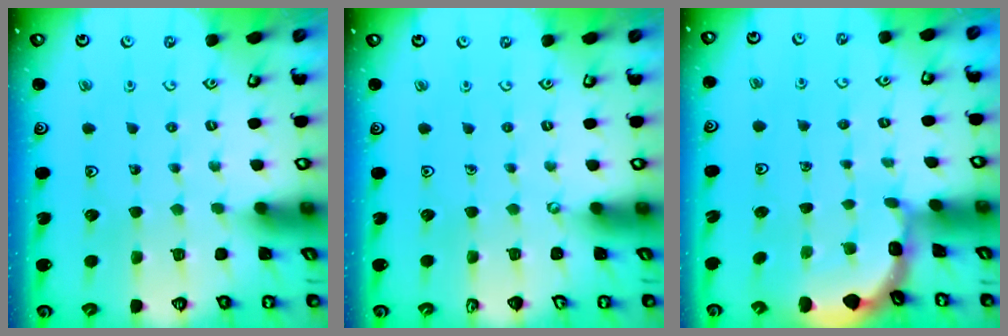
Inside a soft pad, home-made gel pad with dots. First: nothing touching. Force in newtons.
{"total": 0.0}
{"total": 2.1, "press": 2.1, "slide": 0.2}